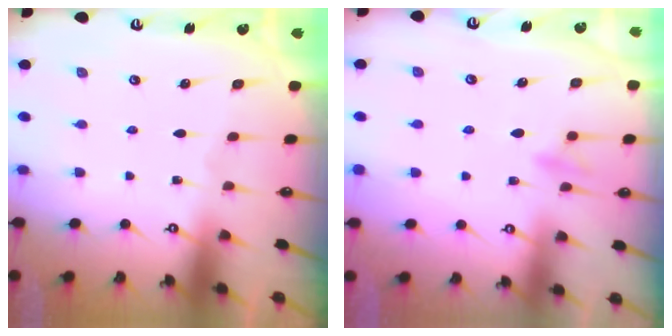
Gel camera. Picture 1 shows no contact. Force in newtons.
{"total": 9.3, "press": 9.3, "slide": 0.9}